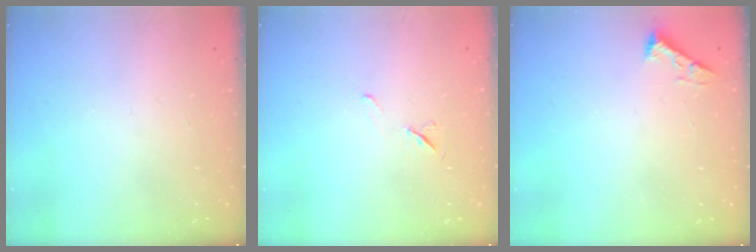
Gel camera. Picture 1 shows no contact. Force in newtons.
{"total": 5.7, "press": 5.2, "slide": 2.4}
{"total": 2.5, "press": 2.5, "slide": 0.3}